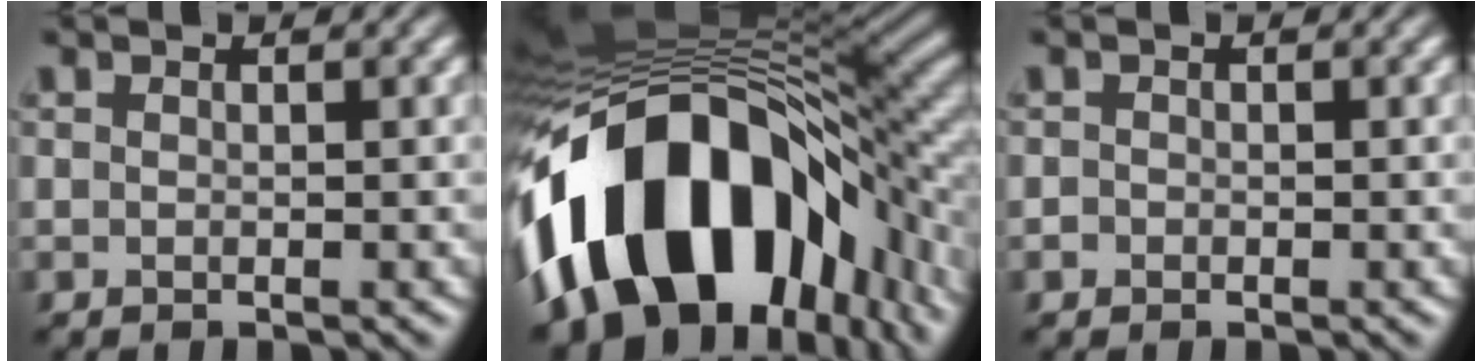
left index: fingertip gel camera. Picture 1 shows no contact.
{"total": 17.3, "force": [-6.2, 10.1, 12.5], "torque": [-0.214, -0.003, -0.092]}
{"total": 0.7, "force": [-0.4, -0.1, -0.6], "torque": [0.007, -0.002, 0.003]}